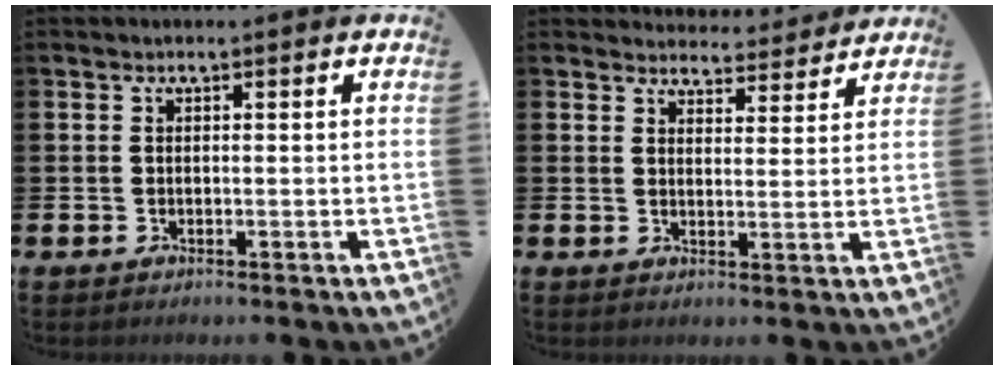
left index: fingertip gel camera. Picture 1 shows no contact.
{"total": 3.8, "force": [3.8, 0.8, -0.1], "torque": [-0.001, -0.029, 0.065]}